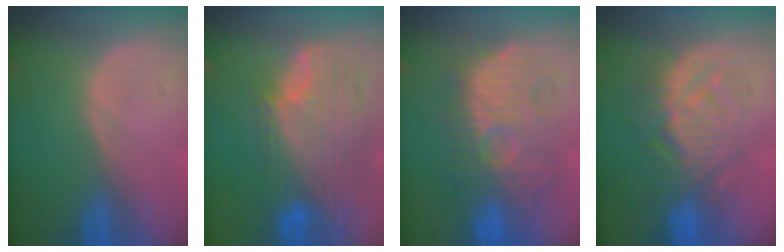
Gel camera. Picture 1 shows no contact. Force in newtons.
{"total": 11.9, "press": 10.1, "slide": 6.3}
{"total": 10.6, "press": 10.5, "slide": 1.1}
{"total": 9.2, "press": 8.6, "slide": 3.2}